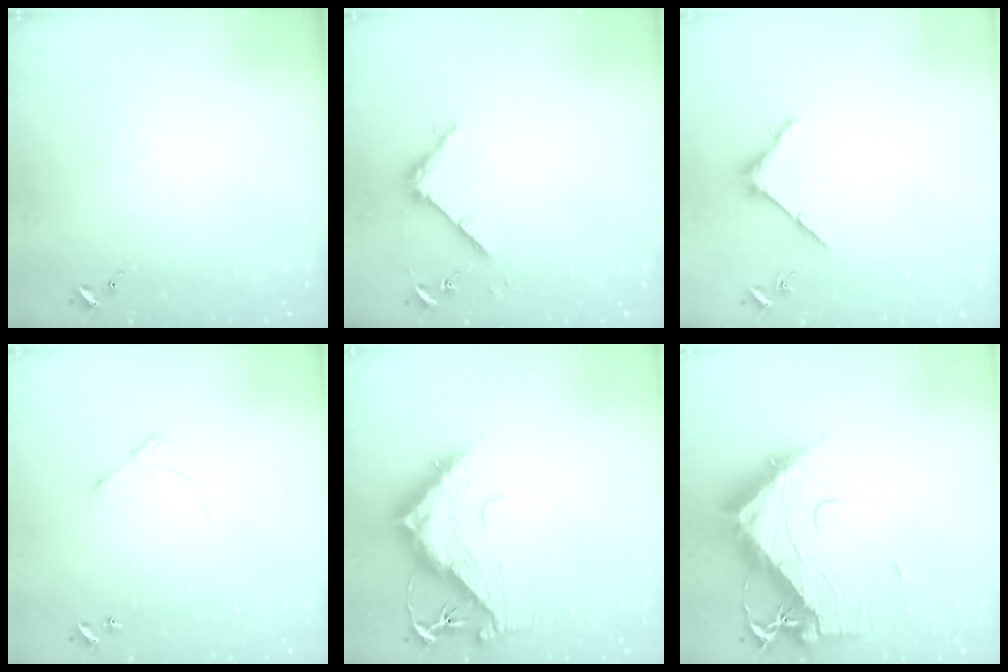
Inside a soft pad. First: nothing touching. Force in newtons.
{"total": 4.5, "press": 4.5, "slide": 0.5}
{"total": 4.8, "press": 4.8, "slide": 0.6}
{"total": 5.8, "press": 5.7, "slide": 0.6}
{"total": 15.4, "press": 15.3, "slide": 1.6}
{"total": 18.2, "press": 18.1, "slide": 1.9}